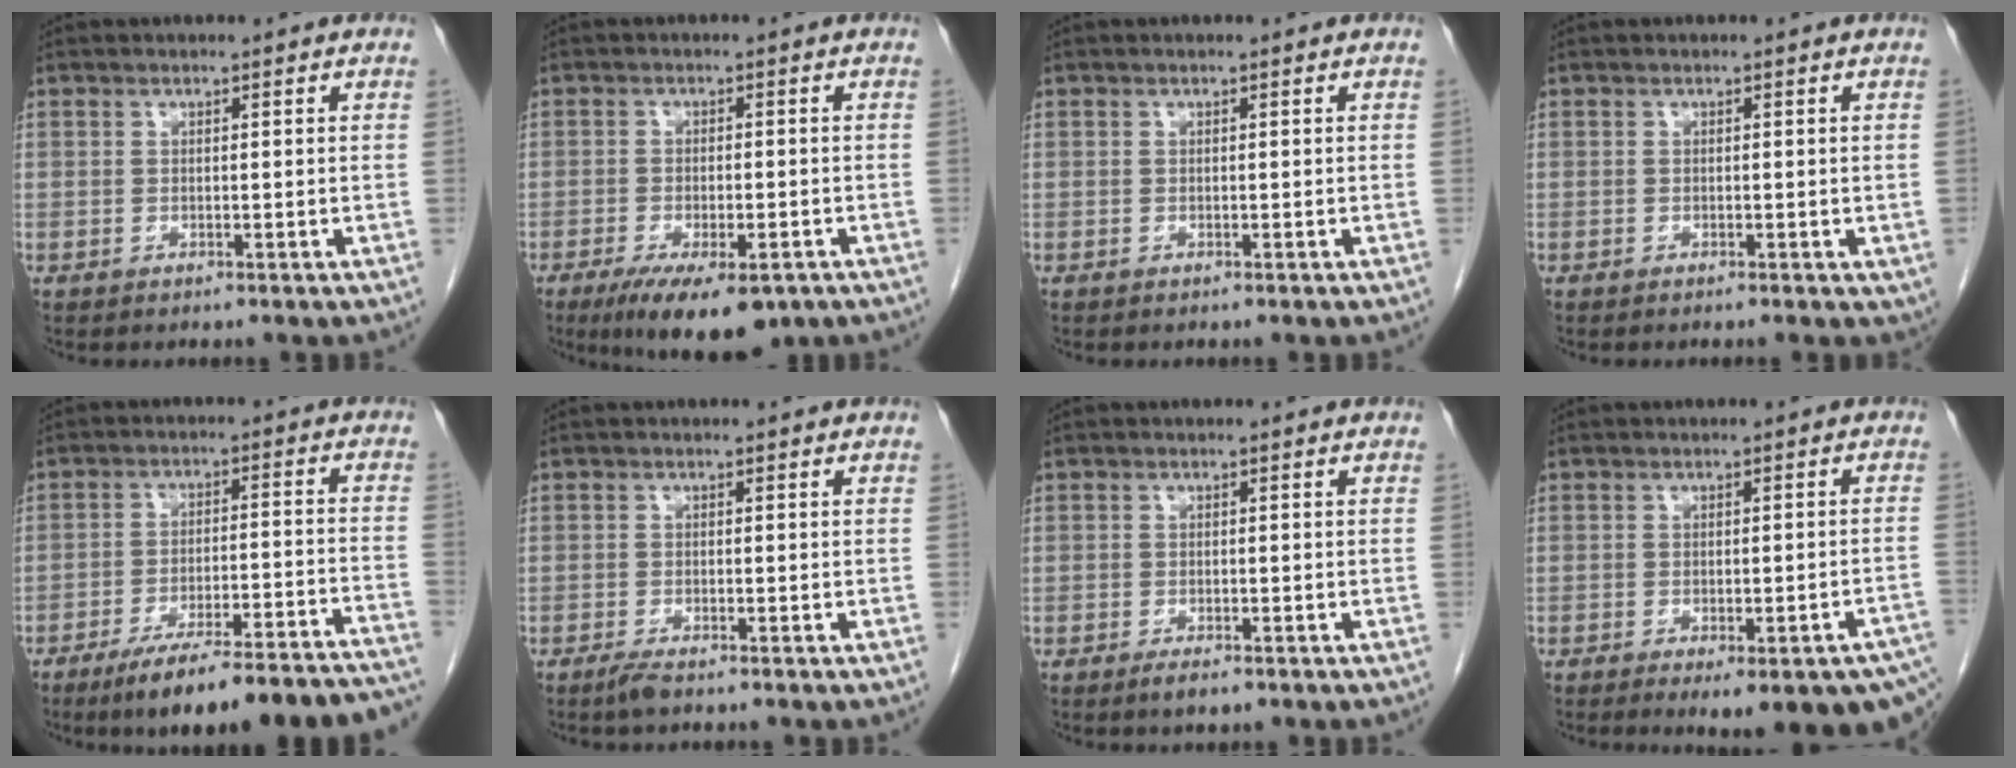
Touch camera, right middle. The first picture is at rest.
{"total": 10.7, "force": [-6.9, 3.5, 7.4], "torque": [-0.114, -0.015, -0.102]}
{"total": 0.0}
{"total": 1.5, "force": [-0.6, 0.5, 1.3], "torque": [-0.013, -0.002, -0.008]}
{"total": 20.4, "force": [-17.5, 1.6, 10.4], "torque": [-0.101, 0.007, -0.244]}
{"total": 1.7, "force": [-1.4, 0.1, 1.0], "torque": [-0.030, -0.005, -0.027]}
{"total": 1.9, "force": [-1.3, 0.6, 1.2], "torque": [-0.024, -0.002, -0.019]}
{"total": 14.9, "force": [-10.5, 3.1, 10.0], "torque": [-0.078, -0.001, -0.120]}